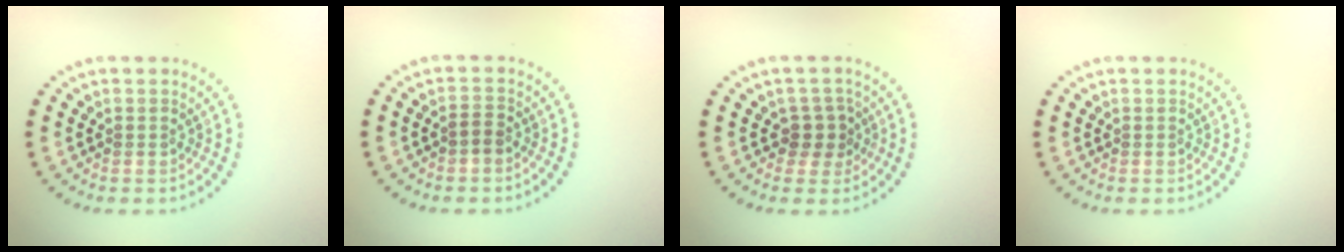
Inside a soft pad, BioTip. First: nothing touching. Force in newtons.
{"total": 1.3, "press": 1.1, "slide": 0.6}
{"total": 2.2, "press": 1.7, "slide": 1.4}
{"total": 0.0}